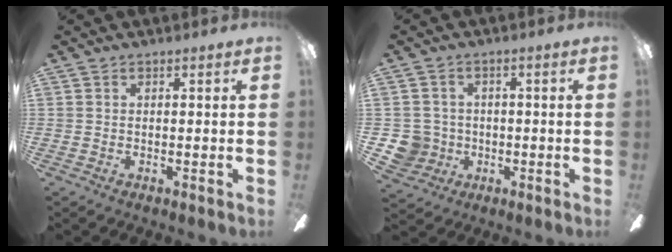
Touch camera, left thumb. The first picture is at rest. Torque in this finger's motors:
{"motor_torque": [-0.23, 0.30, 0.02, -0.03, 0.00]}